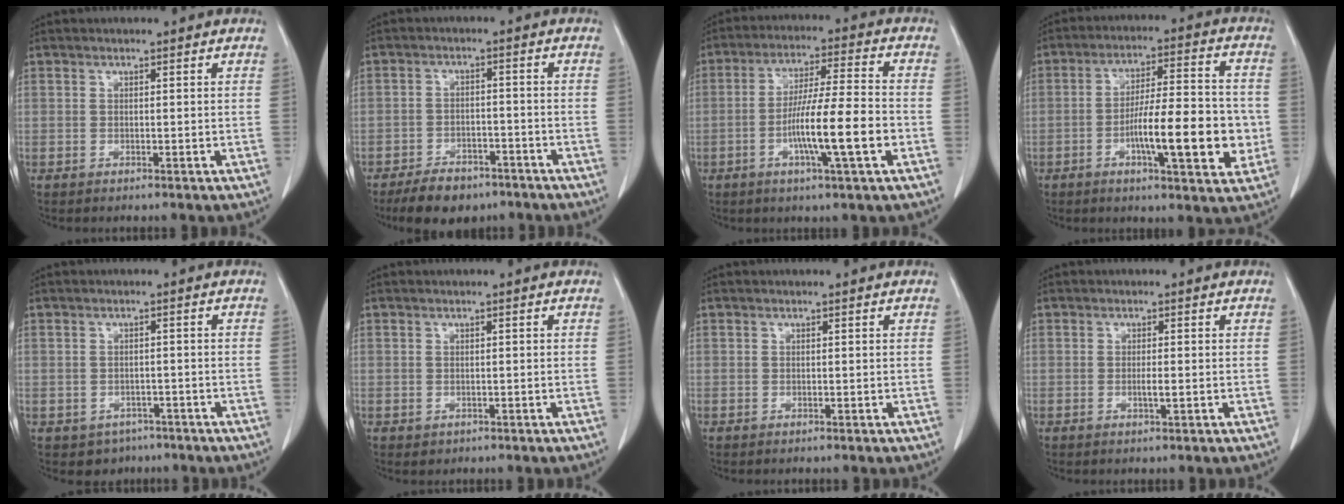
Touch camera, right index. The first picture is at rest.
{"total": 7.4, "force": [-5.8, 3.5, 3.0], "torque": [-0.049, 0.001, -0.093]}
{"total": 11.7, "force": [-3.4, 0.2, 11.2], "torque": [-0.197, -0.004, -0.063]}
{"total": 14.0, "force": [-3.3, 2.7, 13.4], "torque": [-0.212, 0.009, -0.052]}
{"total": 3.4, "force": [-2.0, 2.7, 0.0], "torque": [0.003, 0.011, -0.025]}
{"total": 0.5, "force": [-0.1, 0.5, 0.1], "torque": [-0.001, 0.001, 0.001]}
{"total": 0.0}
{"total": 1.3, "force": [-0.3, 0.1, 1.3], "torque": [-0.027, -0.003, -0.004]}